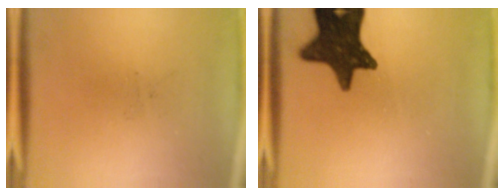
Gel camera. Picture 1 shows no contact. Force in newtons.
{"total": 14.7}